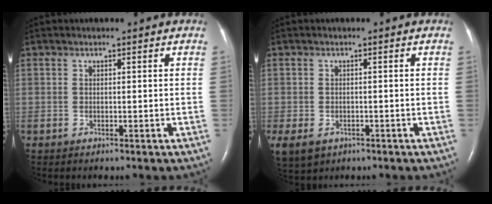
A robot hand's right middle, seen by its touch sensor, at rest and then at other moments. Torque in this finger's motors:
{"motor_torque": [0.42, -0.31, 0.29, 0.08]}